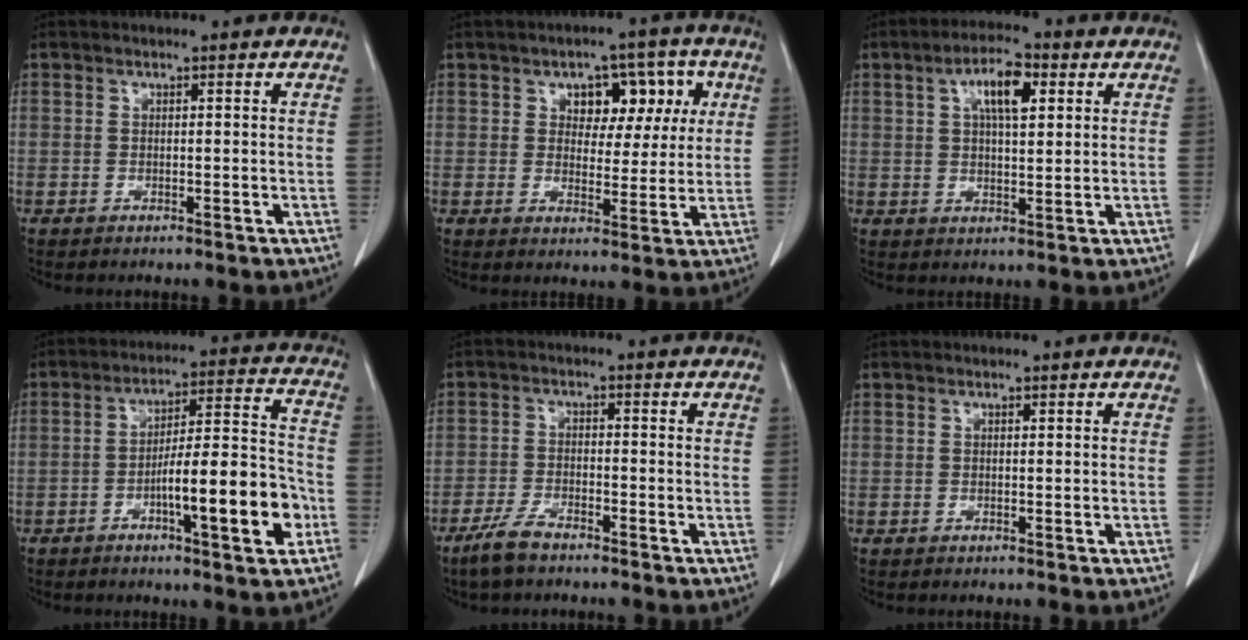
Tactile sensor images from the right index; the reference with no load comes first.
{"total": 8.3, "force": [2.8, 5.1, 5.9], "torque": [-0.061, 0.027, 0.042]}
{"total": 7.2, "force": [2.7, 2.3, 6.2], "torque": [-0.110, 0.011, 0.045]}
{"total": 13.6, "force": [-4.8, 1.6, 12.6], "torque": [-0.196, 0.012, -0.072]}
{"total": 4.3, "force": [-3.4, 1.0, 2.4], "torque": [-0.056, -0.003, -0.065]}
{"total": 0.0}